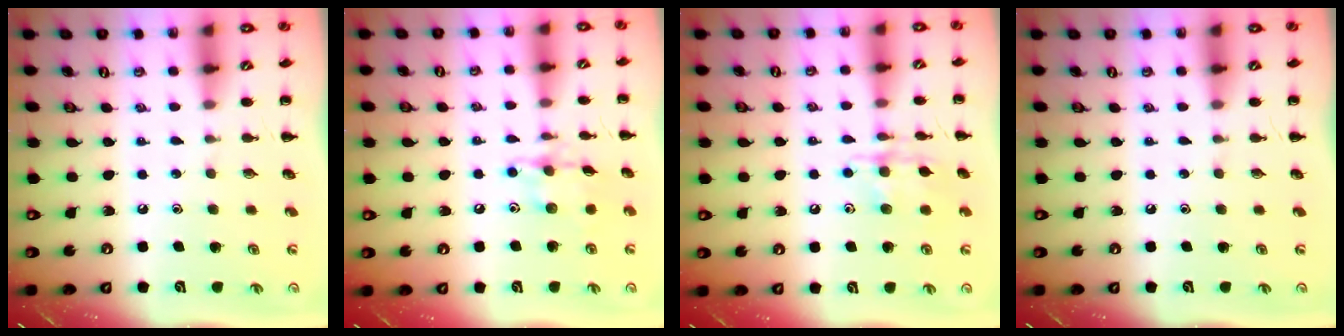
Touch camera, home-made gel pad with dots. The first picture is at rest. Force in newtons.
{"total": 10.4, "press": 10.4, "slide": 0.5}
{"total": 10.8, "press": 10.7, "slide": 0.7}
{"total": 0.0}